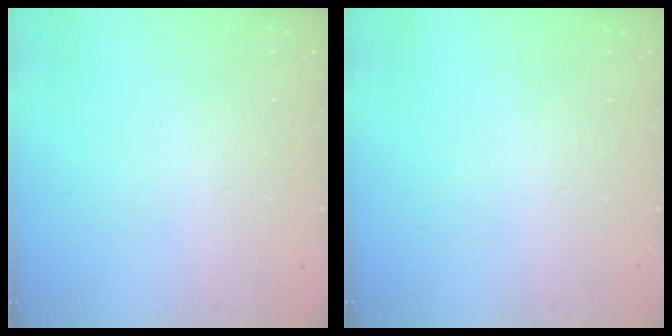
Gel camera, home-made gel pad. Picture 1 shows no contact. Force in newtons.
{"total": 0.0}